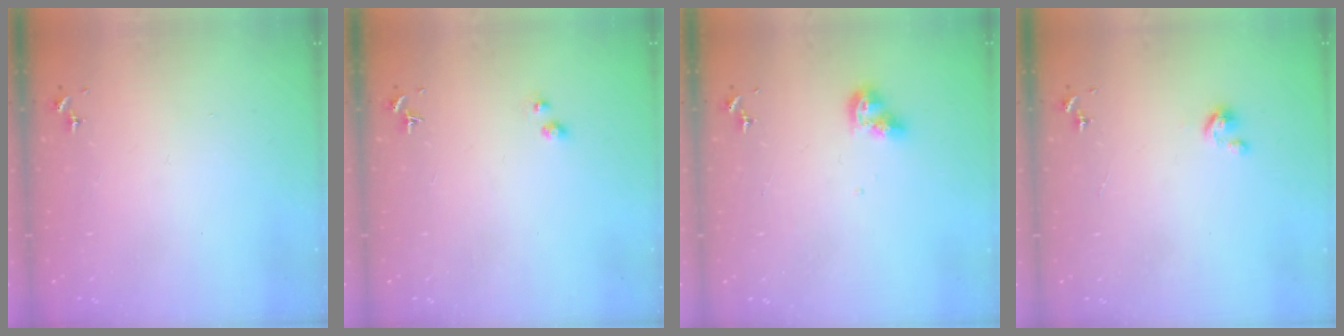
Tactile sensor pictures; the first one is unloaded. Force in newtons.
{"total": 3.1, "press": 3.0, "slide": 0.5}
{"total": 9.0, "press": 9.0, "slide": 1.0}
{"total": 2.4, "press": 2.4, "slide": 0.2}